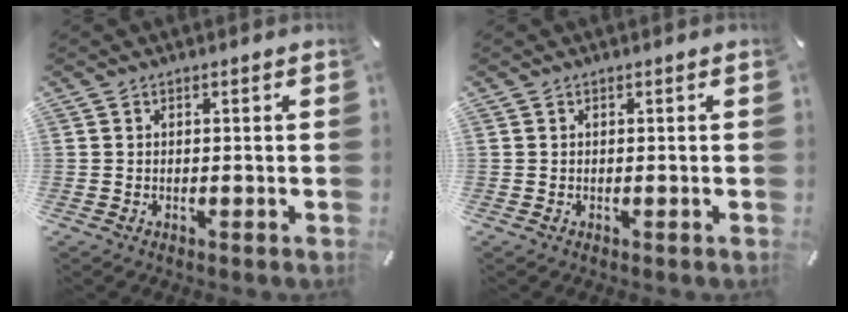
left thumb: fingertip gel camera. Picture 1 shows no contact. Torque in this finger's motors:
{"motor_torque": [-0.03, -0.02, 0.02, 0.02, 0.00]}